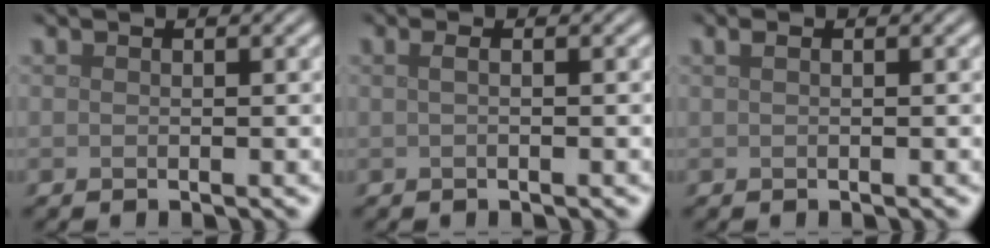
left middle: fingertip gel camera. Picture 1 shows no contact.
{"total": 1.1, "force": [0.1, 0.4, 1.0], "torque": [-0.016, 0.003, -0.003]}
{"total": 0.7, "force": [0.3, 0.2, 0.6], "torque": [-0.014, 0.007, 0.006]}